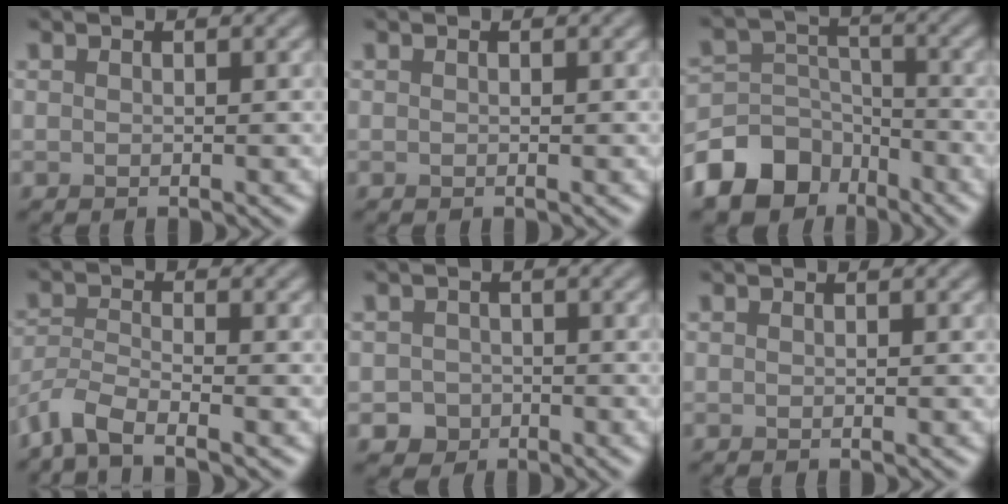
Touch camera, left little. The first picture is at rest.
{"total": 0.0}
{"total": 8.9, "force": [-5.9, 6.0, 2.9], "torque": [-0.049, 0.004, -0.118]}
{"total": 3.9, "force": [-3.0, 0.9, 2.3], "torque": [-0.049, -0.007, -0.072]}
{"total": 1.9, "force": [-0.8, 1.7, 0.3], "torque": [0.005, -0.002, -0.015]}
{"total": 0.0}